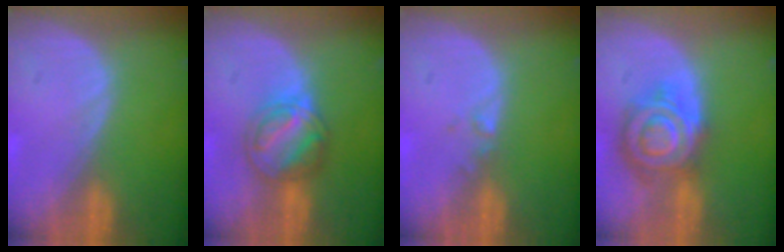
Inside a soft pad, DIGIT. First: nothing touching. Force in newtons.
{"total": 6.4, "press": 6.2, "slide": 1.7}
{"total": 1.0, "press": 0.9, "slide": 0.5}
{"total": 8.8, "press": 8.8, "slide": 0.5}